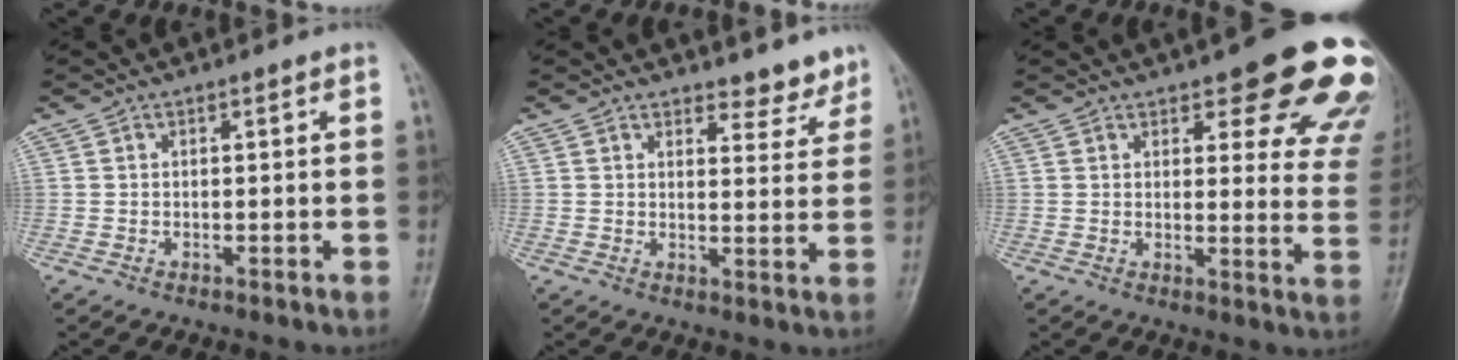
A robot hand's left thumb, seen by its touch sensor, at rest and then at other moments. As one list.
[{"total": 5.1, "force": [4.6, 2.1, 0.7], "torque": [0.018, -0.039, 0.051]}, {"total": 17.9, "force": [11.6, 5.9, 12.3], "torque": [-0.101, -0.052, 0.125]}]